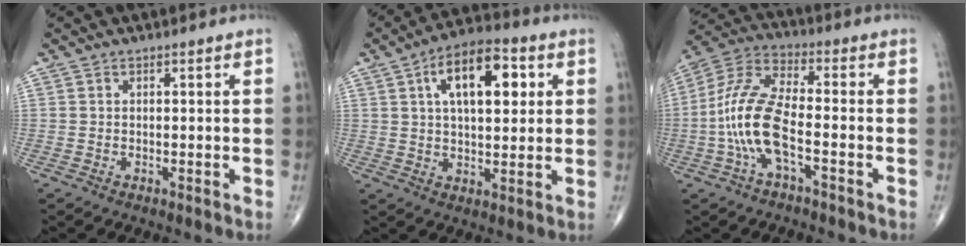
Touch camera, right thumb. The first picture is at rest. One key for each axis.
{"total": 14.0, "fx": 4.2, "fy": 6.8, "fz": 11.5, "tx": -0.159, "ty": 0.006, "tz": 0.063}
{"total": 13.0, "fx": -3.4, "fy": 4.7, "fz": 11.7, "tx": -0.261, "ty": 0.038, "tz": -0.071}